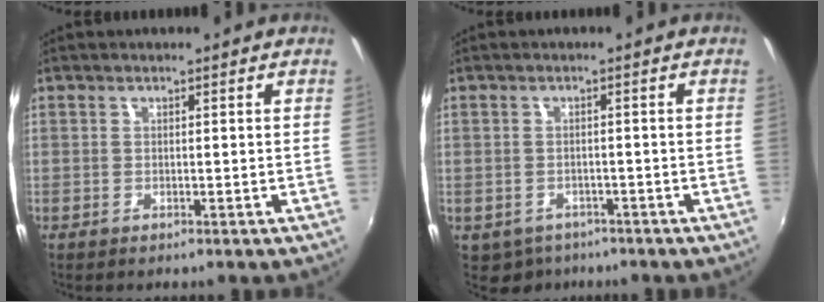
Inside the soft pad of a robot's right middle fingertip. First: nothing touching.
{"total": 4.2, "force": [-2.8, 3.0, 0.9], "torque": [-0.029, -0.010, -0.035]}